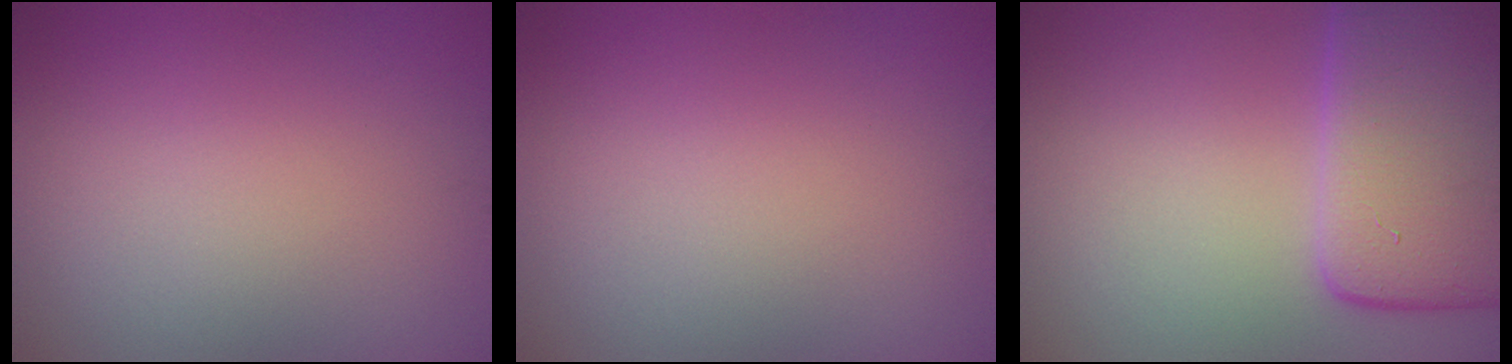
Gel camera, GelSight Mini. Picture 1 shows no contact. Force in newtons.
{"total": 0.0}
{"total": 11.5, "press": 11.5, "slide": 0.8}